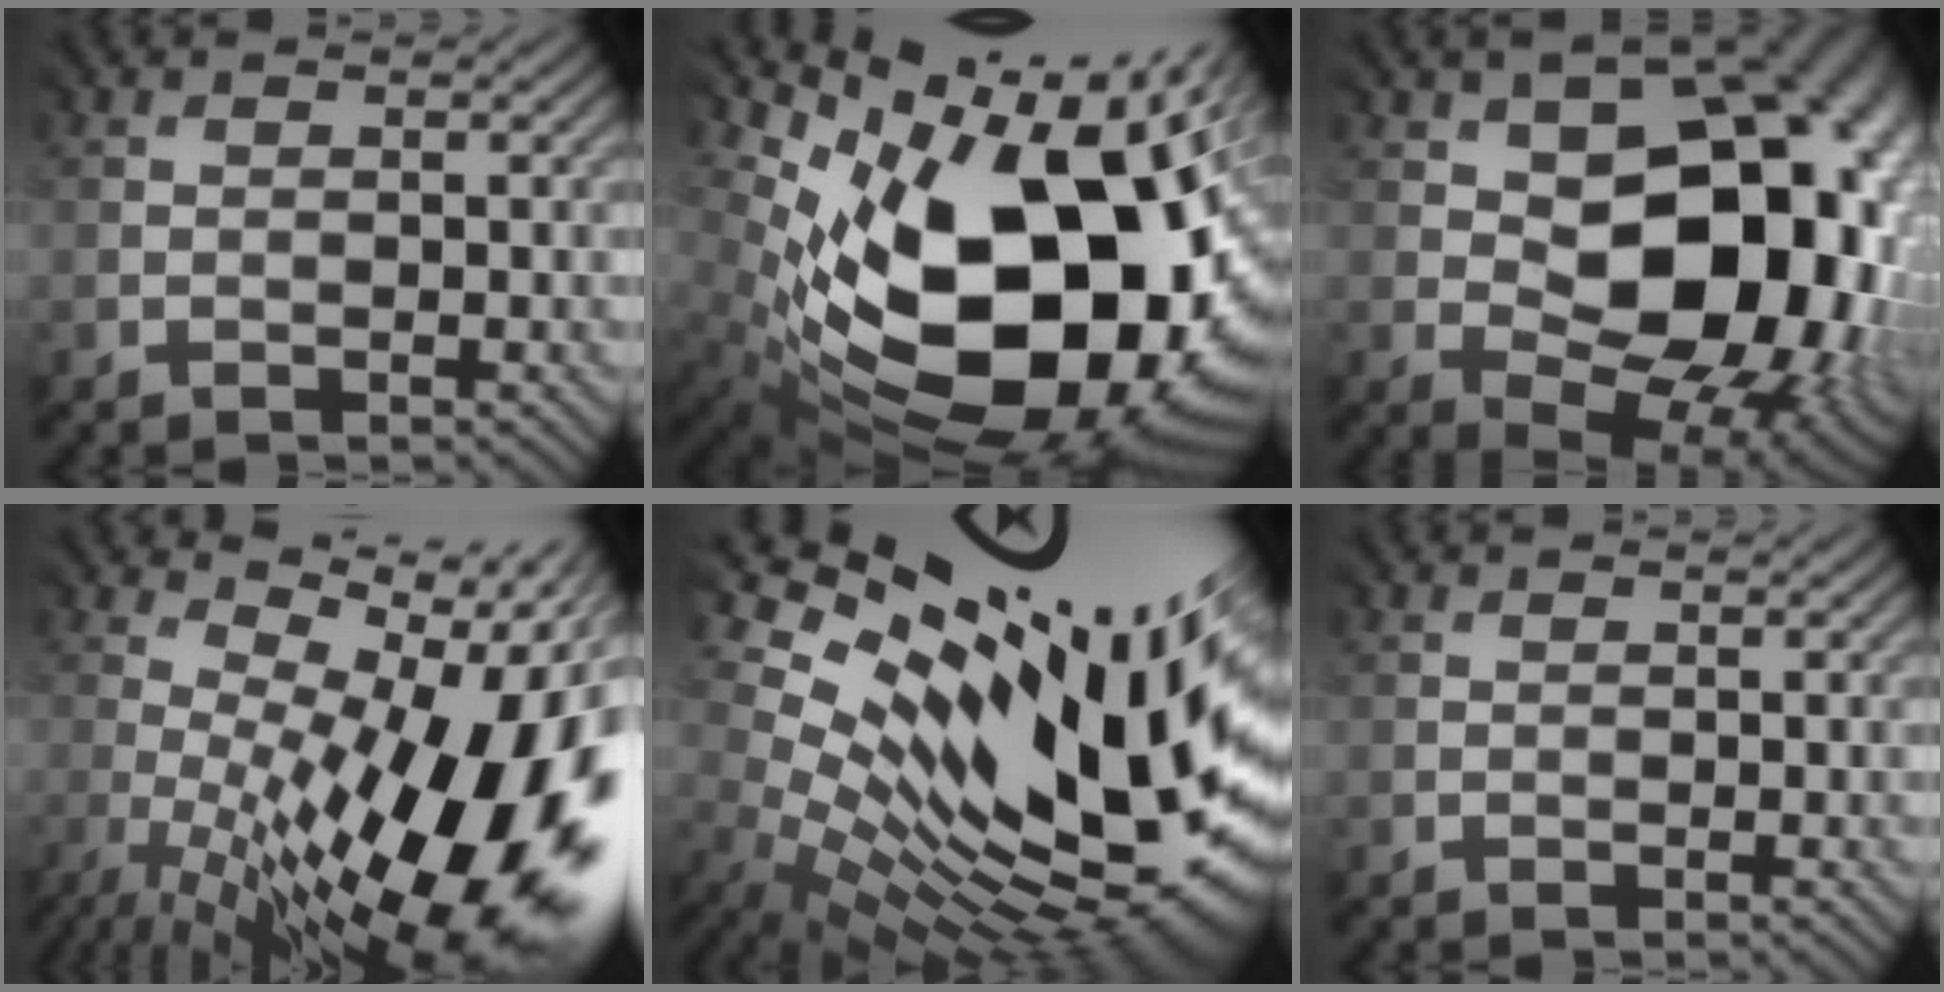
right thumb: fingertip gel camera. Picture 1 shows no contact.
{"total": 20.5, "force": [-0.1, 12.6, 16.2], "torque": [-0.303, -0.064, 0.032]}
{"total": 19.1, "force": [1.0, 12.8, 14.2], "torque": [-0.155, -0.020, 0.032]}
{"total": 19.5, "force": [-3.4, 7.9, 17.5], "torque": [-0.244, -0.038, -0.032]}
{"total": 18.8, "force": [5.3, 8.5, 15.9], "torque": [-0.286, -0.016, 0.115]}
{"total": 0.0}